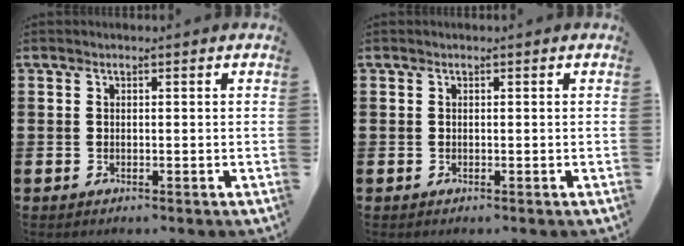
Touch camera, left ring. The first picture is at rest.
{"total": 0.0}